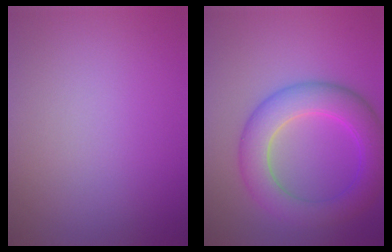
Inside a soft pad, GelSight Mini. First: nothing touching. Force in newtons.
{"total": 6.5, "press": 6.5, "slide": 0.3}